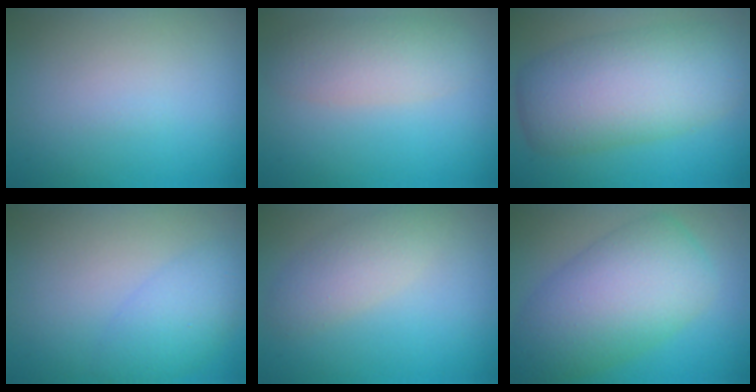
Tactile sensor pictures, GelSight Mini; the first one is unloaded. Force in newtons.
{"total": 3.5, "press": 3.5, "slide": 0.2}
{"total": 8.9, "press": 8.9, "slide": 0.1}
{"total": 3.3, "press": 3.3, "slide": 0.2}
{"total": 2.9, "press": 2.9, "slide": 0.3}
{"total": 8.7, "press": 8.6, "slide": 0.4}